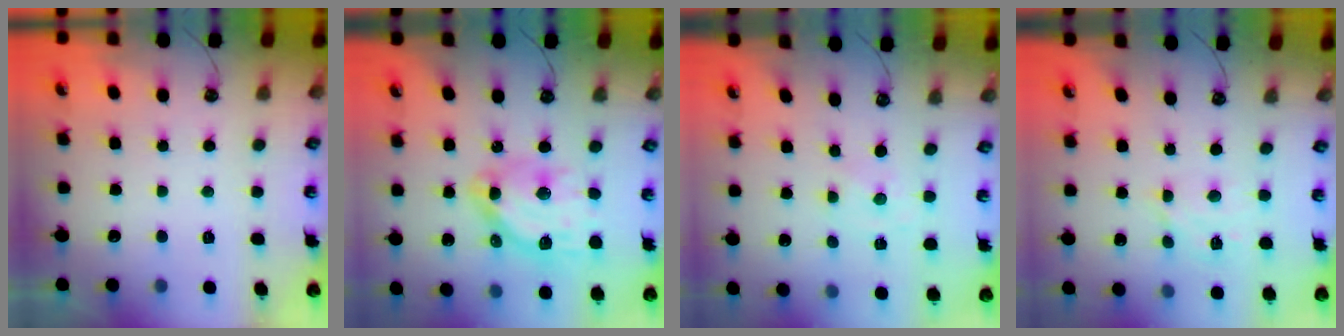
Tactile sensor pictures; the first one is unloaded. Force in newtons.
{"total": 14.7, "press": 14.6, "slide": 1.6}
{"total": 0.0}
{"total": 7.4, "press": 7.3, "slide": 0.5}